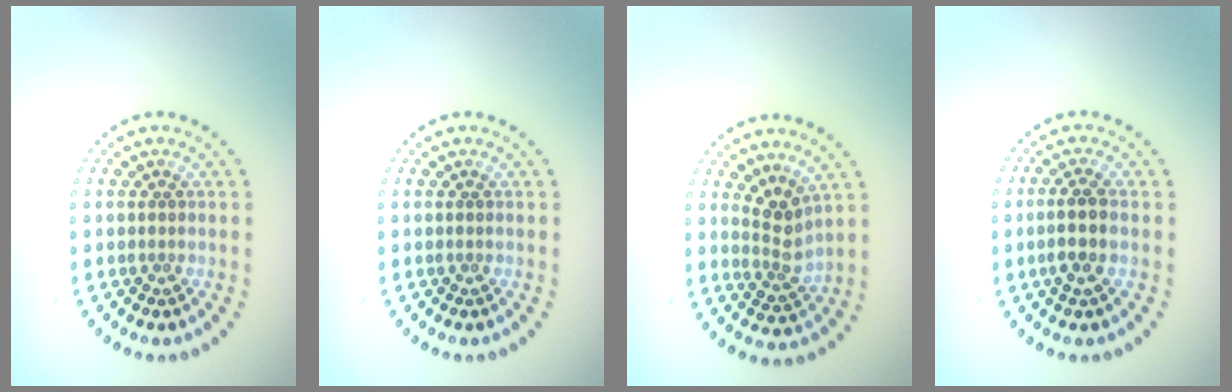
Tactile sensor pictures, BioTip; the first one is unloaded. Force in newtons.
{"total": 0.0}
{"total": 2.7, "press": 2.0, "slide": 1.8}
{"total": 2.4, "press": 2.2, "slide": 1.0}